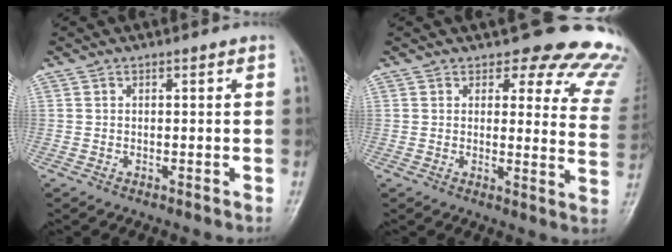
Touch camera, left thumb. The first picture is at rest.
{"total": 16.7, "force": [15.2, 5.7, 3.6], "torque": [0.028, -0.125, 0.132]}